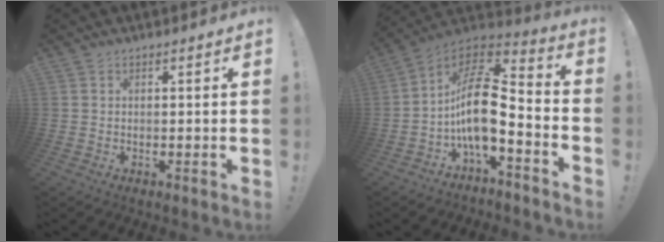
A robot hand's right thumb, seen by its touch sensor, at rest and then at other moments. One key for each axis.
{"total": 16.3, "fx": -1.8, "fy": 7.8, "fz": 14.2, "tx": -0.266, "ty": 0.008, "tz": -0.030}